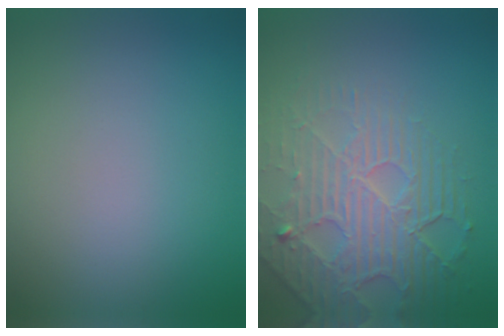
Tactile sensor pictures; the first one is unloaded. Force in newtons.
{"total": 5.1, "press": 4.6, "slide": 2.2}